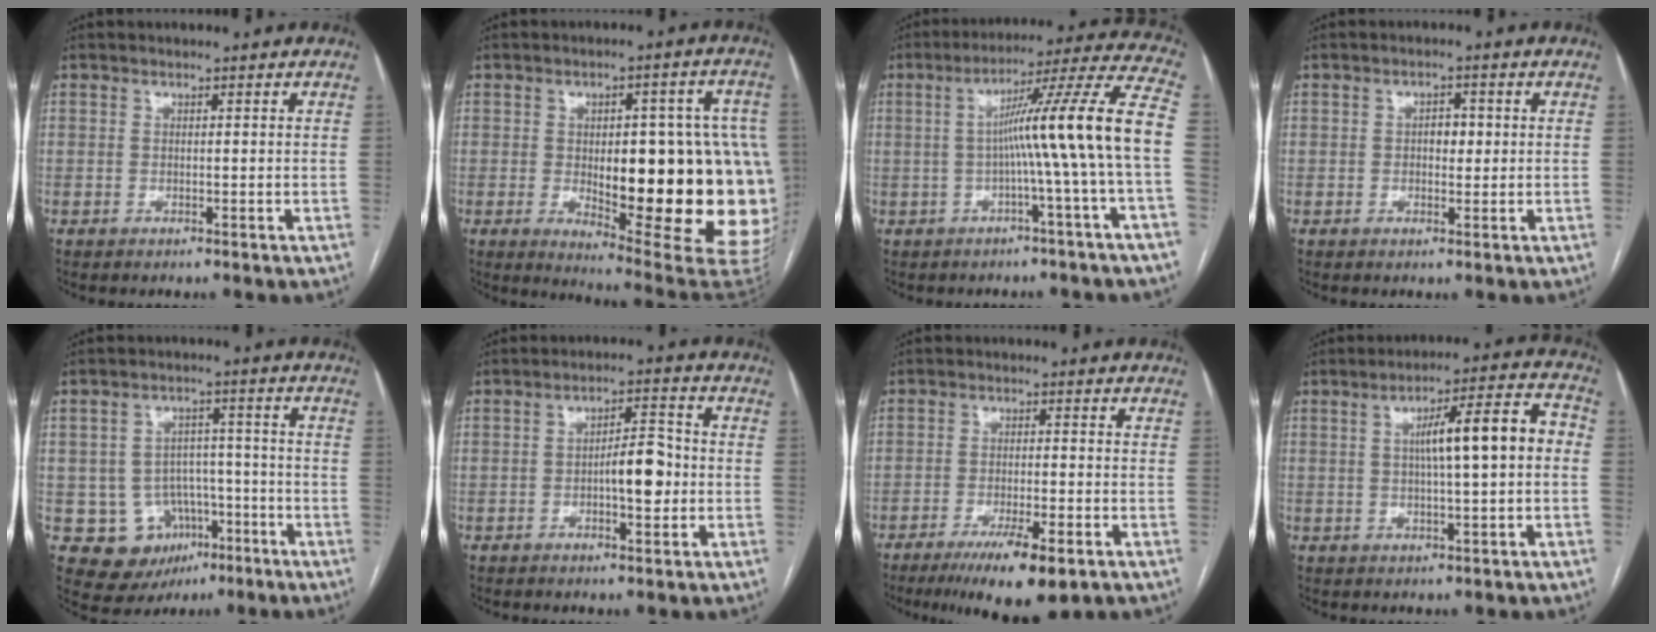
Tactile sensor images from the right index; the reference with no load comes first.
{"total": 24.1, "force": [-2.1, 6.5, 23.1], "torque": [-0.214, 0.012, -0.002]}
{"total": 14.6, "force": [-1.5, -2.7, 14.2], "torque": [-0.198, 0.021, -0.027]}
{"total": 2.7, "force": [0.2, 1.6, 2.2], "torque": [-0.028, 0.006, 0.004]}
{"total": 9.8, "force": [-3.6, 8.6, 3.0], "torque": [-0.040, 0.026, -0.042]}
{"total": 6.4, "force": [-1.0, 2.0, 6.0], "torque": [-0.095, 0.013, -0.014]}
{"total": 9.8, "force": [-6.0, 1.5, 7.7], "torque": [-0.124, -0.022, -0.091]}
{"total": 10.6, "force": [0.6, 1.5, 10.4], "torque": [-0.154, 0.032, 0.009]}